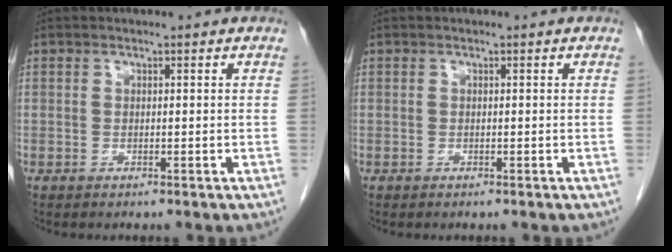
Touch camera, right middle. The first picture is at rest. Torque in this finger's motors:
{"motor_torque": [-0.36, -0.26, -0.08, -0.01]}